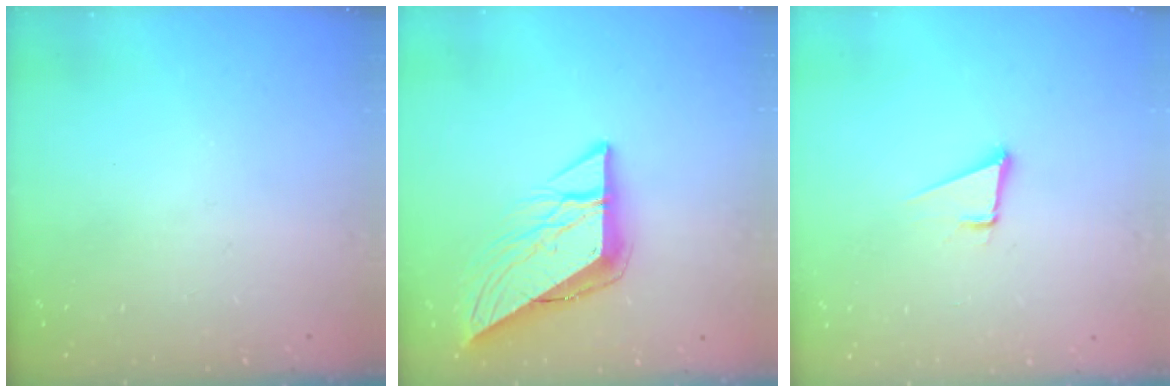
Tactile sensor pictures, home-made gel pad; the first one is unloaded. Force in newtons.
{"total": 11.6, "press": 11.5, "slide": 1.4}
{"total": 4.3, "press": 3.4, "slide": 2.6}